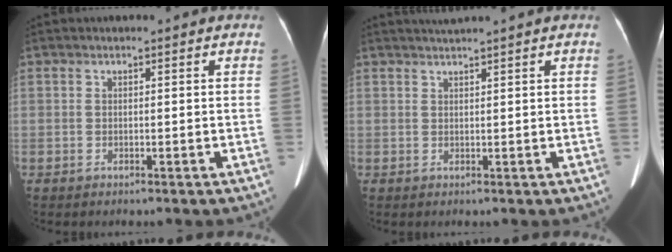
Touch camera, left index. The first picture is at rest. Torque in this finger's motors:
{"motor_torque": [-0.32, -0.32, 0.04, 0.03]}